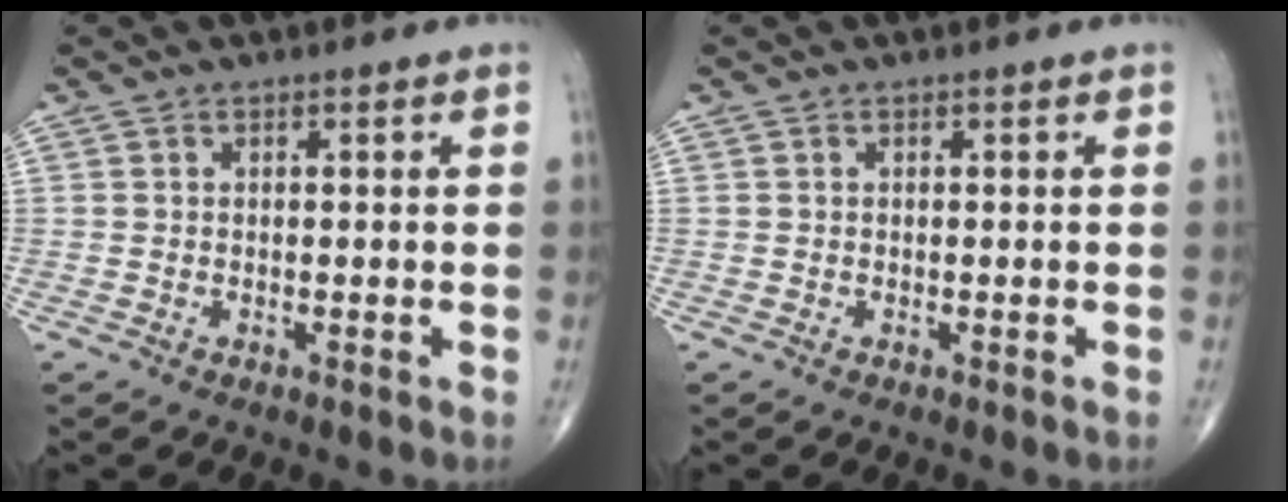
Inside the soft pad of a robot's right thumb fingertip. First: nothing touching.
{"total": 0.0}